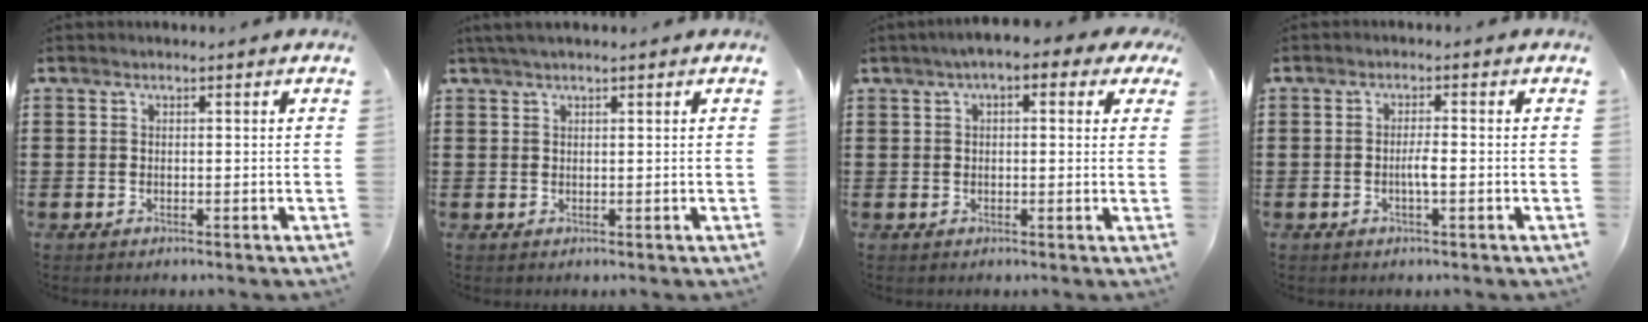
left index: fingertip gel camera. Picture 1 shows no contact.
{"total": 1.3, "force": [0.9, 0.1, 0.9], "torque": [-0.019, 0.000, 0.016]}
{"total": 3.7, "force": [1.8, 1.2, 3.0], "torque": [-0.063, 0.009, 0.030]}
{"total": 2.2, "force": [-0.6, 0.3, 2.1], "torque": [-0.048, -0.002, -0.014]}